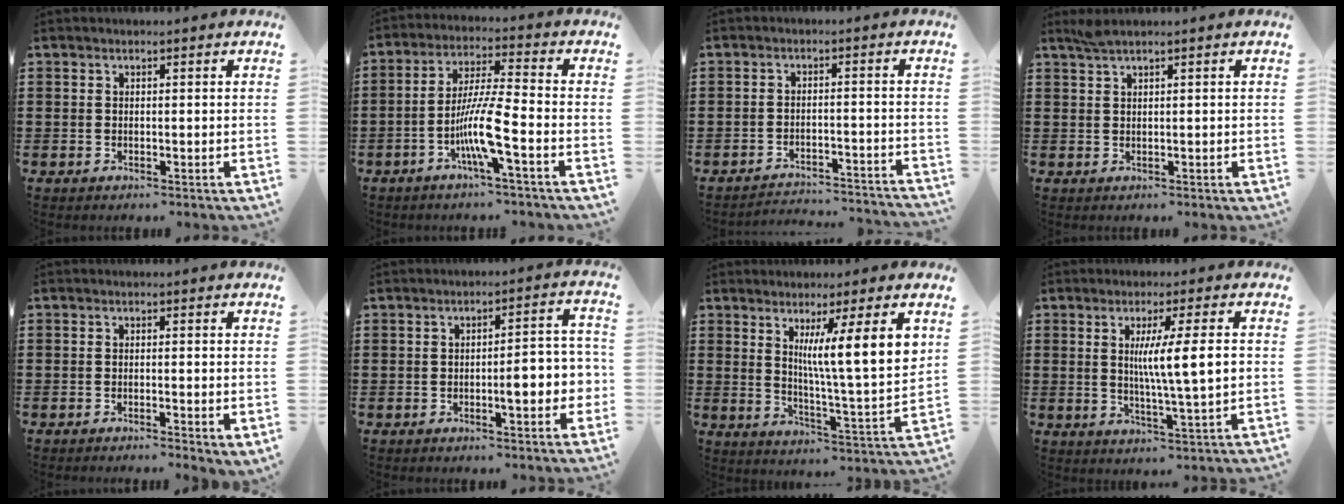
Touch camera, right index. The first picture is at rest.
{"total": 8.6, "force": [-3.7, 0.6, 7.8], "torque": [-0.162, -0.012, -0.074]}
{"total": 3.0, "force": [-3.0, 0.0, 0.6], "torque": [-0.016, 0.002, -0.064]}
{"total": 1.3, "force": [1.0, 0.0, 0.8], "torque": [-0.017, 0.001, 0.018]}
{"total": 0.8, "force": [-0.6, 0.0, 0.6], "torque": [-0.011, -0.003, -0.012]}
{"total": 5.2, "force": [-1.3, 1.4, 4.8], "torque": [-0.064, -0.003, -0.026]}
{"total": 10.0, "force": [4.3, 0.4, 9.0], "torque": [-0.146, -0.025, 0.062]}
{"total": 7.8, "force": [1.1, 0.2, 7.8], "torque": [-0.144, -0.004, 0.013]}